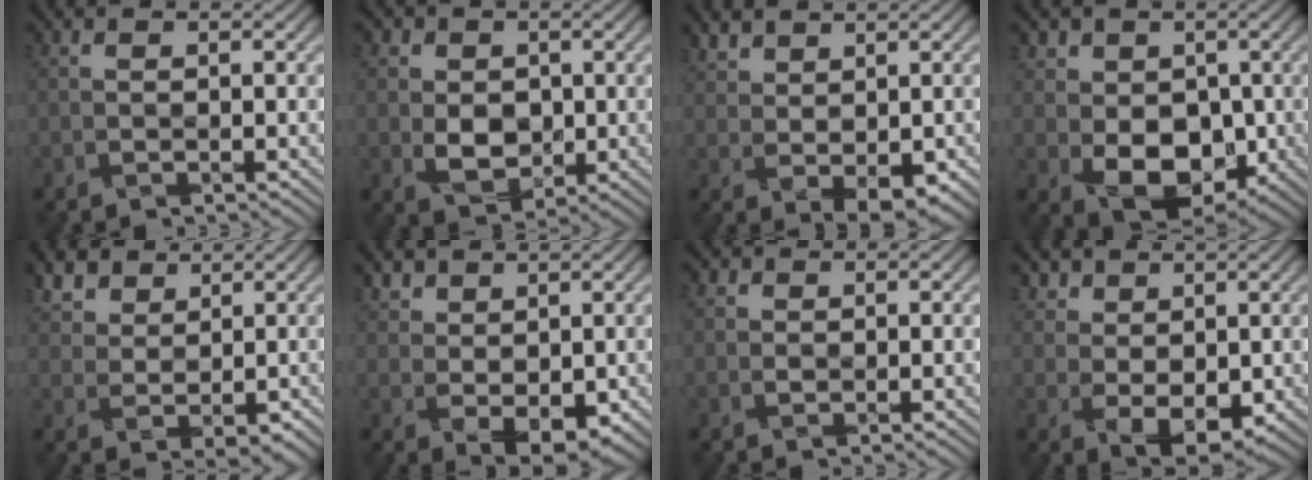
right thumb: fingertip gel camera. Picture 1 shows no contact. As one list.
[{"total": 4.6, "force": [0.5, 4.0, 2.3], "torque": [-0.058, -0.004, 0.013]}, {"total": 3.8, "force": [1.9, 2.3, 2.4], "torque": [-0.056, -0.002, 0.047]}, {"total": 7.8, "force": [0.0, 6.3, 4.5], "torque": [-0.091, -0.014, 0.003]}, {"total": 4.9, "force": [3.1, 3.1, 2.2], "torque": [-0.057, 0.007, 0.067]}, {"total": 4.3, "force": [1.9, 2.9, 2.6], "torque": [-0.059, -0.005, 0.045]}, {"total": 1.1, "force": [0.5, 0.9, 0.3], "torque": [-0.008, 0.002, 0.008]}, {"total": 4.6, "force": [1.9, 3.2, 2.8], "torque": [-0.060, -0.009, 0.043]}]